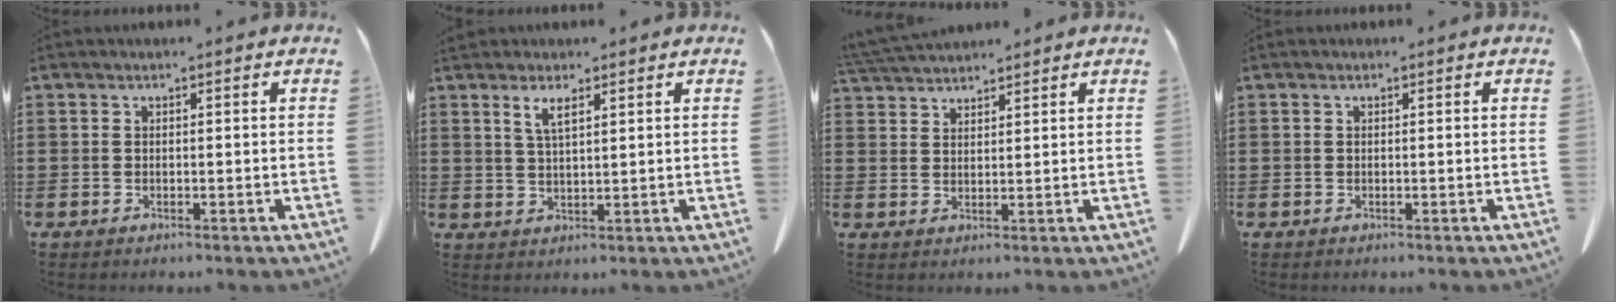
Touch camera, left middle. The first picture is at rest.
{"total": 3.4, "force": [2.1, 0.8, 2.6], "torque": [-0.056, 0.002, 0.038]}
{"total": 3.7, "force": [3.6, 0.4, 0.6], "torque": [-0.023, -0.007, 0.070]}
{"total": 0.0}